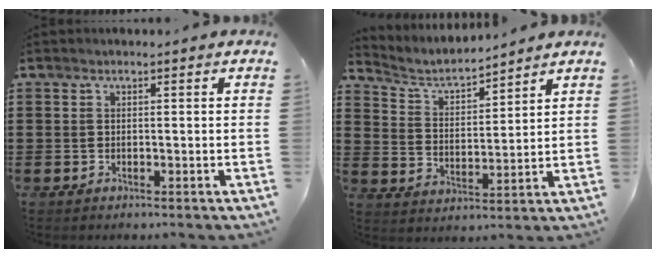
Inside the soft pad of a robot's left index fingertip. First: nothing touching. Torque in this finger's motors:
{"motor_torque": [-0.30, 0.49, -0.01, -0.01]}